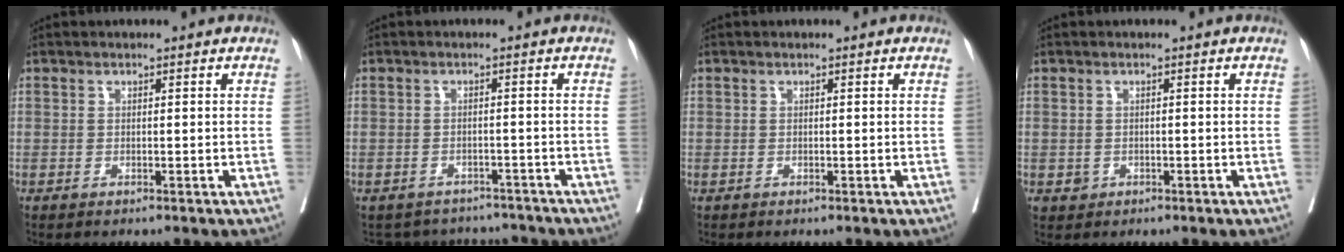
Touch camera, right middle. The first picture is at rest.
{"total": 7.7, "force": [-7.2, 2.7, 0.0], "torque": [0.006, 0.021, -0.086]}
{"total": 0.0}
{"total": 1.2, "force": [-0.3, 1.1, 0.2], "torque": [-0.002, 0.004, -0.002]}